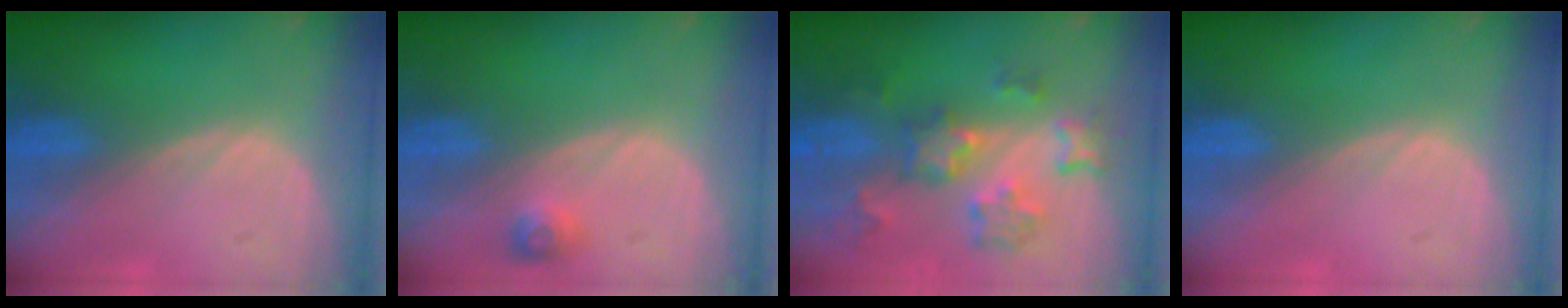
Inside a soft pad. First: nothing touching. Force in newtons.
{"total": 2.3, "press": 2.2, "slide": 0.7}
{"total": 9.2, "press": 8.1, "slide": 4.4}
{"total": 0.0}